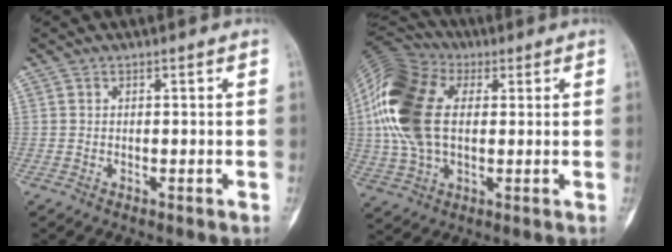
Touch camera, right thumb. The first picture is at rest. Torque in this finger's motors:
{"motor_torque": [0.82, 2.03, 0.95, 0.79, 0.26]}